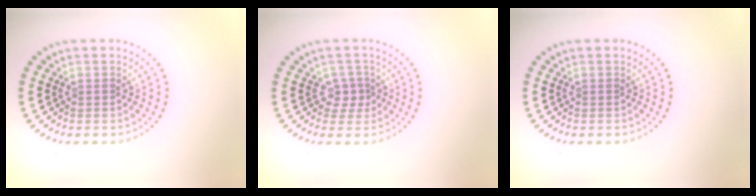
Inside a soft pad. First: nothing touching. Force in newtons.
{"total": 1.7, "press": 1.3, "slide": 1.1}
{"total": 0.0}